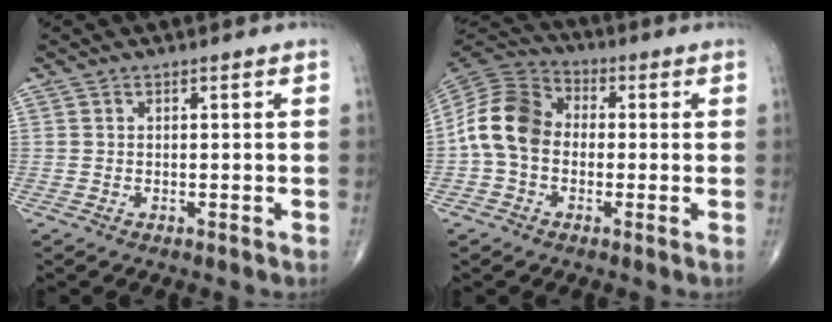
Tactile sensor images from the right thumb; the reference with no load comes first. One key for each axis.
{"total": 11.4, "fx": -0.9, "fy": 8.6, "fz": 7.3, "tx": -0.133, "ty": 0.034, "tz": -0.033}